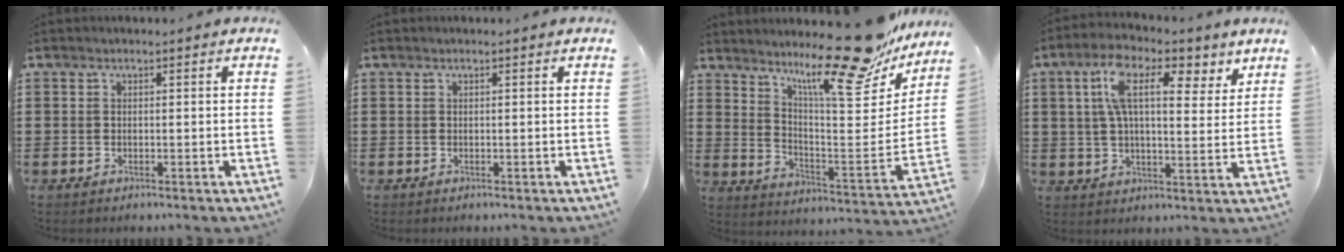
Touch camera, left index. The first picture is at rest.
{"total": 0.0}
{"total": 15.8, "force": [13.1, 2.3, 8.5], "torque": [-0.138, -0.091, 0.215]}
{"total": 10.5, "force": [5.4, 3.9, 8.1], "torque": [-0.159, 0.003, 0.091]}